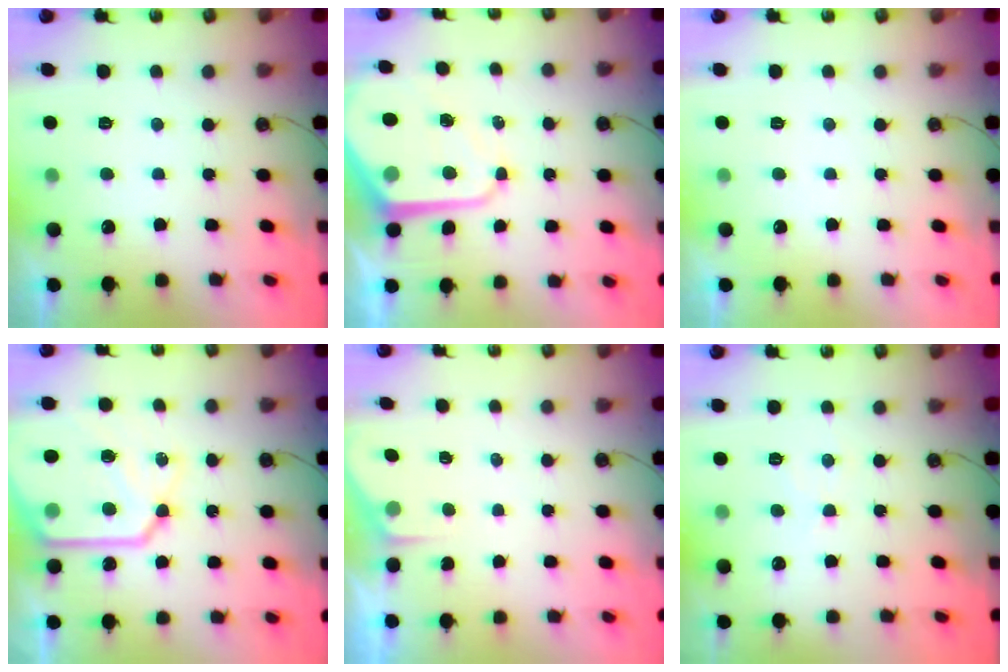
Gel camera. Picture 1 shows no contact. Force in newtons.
{"total": 11.0, "press": 11.0, "slide": 0.9}
{"total": 0.0}
{"total": 19.4, "press": 19.3, "slide": 2.0}
{"total": 2.2, "press": 2.2, "slide": 0.3}
{"total": 5.8, "press": 5.8, "slide": 1.0}